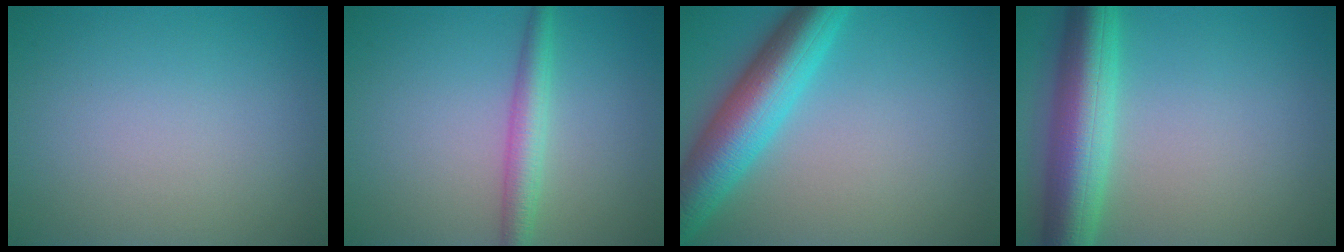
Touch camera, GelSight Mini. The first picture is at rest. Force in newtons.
{"total": 2.9, "press": 2.9, "slide": 0.1}
{"total": 7.7, "press": 7.7, "slide": 0.2}
{"total": 7.7, "press": 7.7, "slide": 0.3}